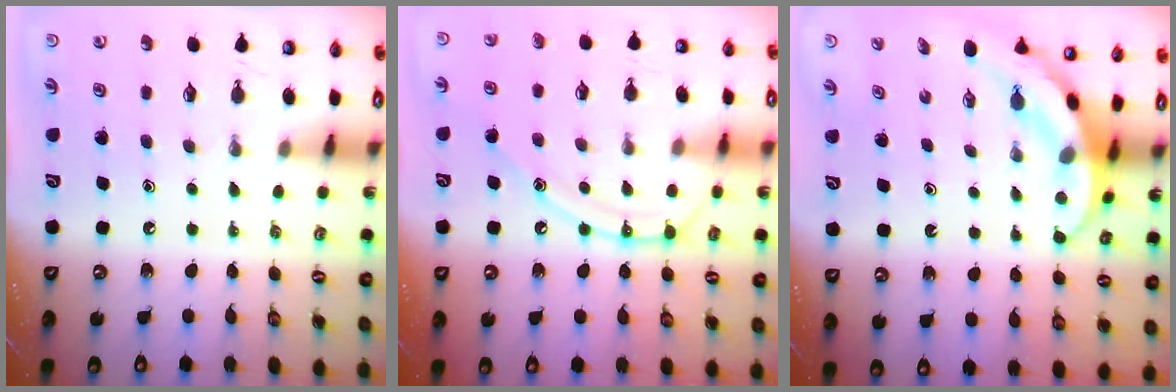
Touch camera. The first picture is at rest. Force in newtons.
{"total": 12.3, "press": 12.2, "slide": 1.0}
{"total": 4.0, "press": 3.9, "slide": 0.4}